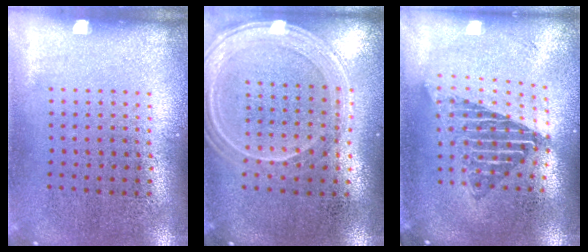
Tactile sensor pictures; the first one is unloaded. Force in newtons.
{"total": 1.2, "press": 1.2, "slide": 0.3}
{"total": 1.7, "press": 1.4, "slide": 1.0}